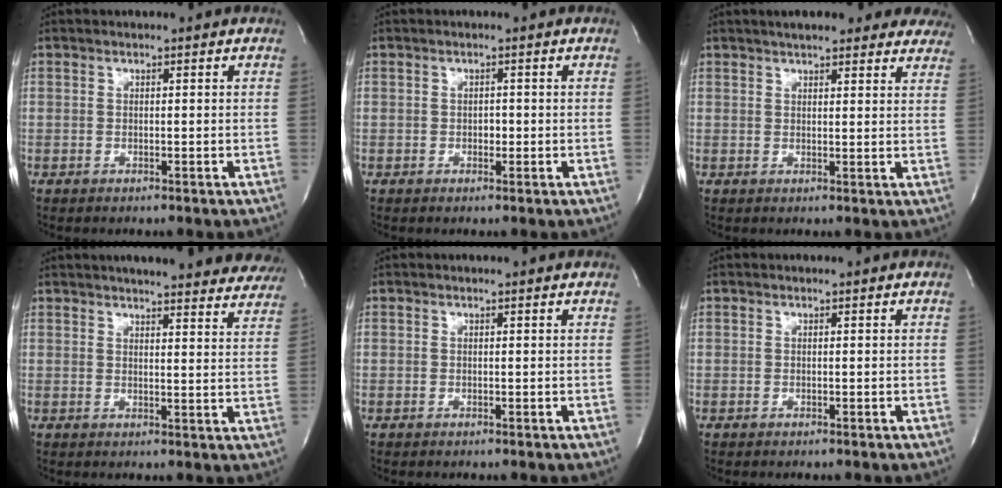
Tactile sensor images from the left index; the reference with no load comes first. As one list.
[{"total": 1.0, "force": [-0.2, 0.7, 0.6], "torque": [-0.010, 0.002, -0.004]}, {"total": 15.6, "force": [13.7, 4.1, 6.4], "torque": [-0.067, 0.015, 0.156]}, {"total": 24.2, "force": [22.0, 4.2, 9.2], "torque": [-0.131, -0.033, 0.253]}, {"total": 0.9, "force": [0.8, 0.0, 0.2], "torque": [-0.009, 0.002, 0.008]}, {"total": 0.0}]